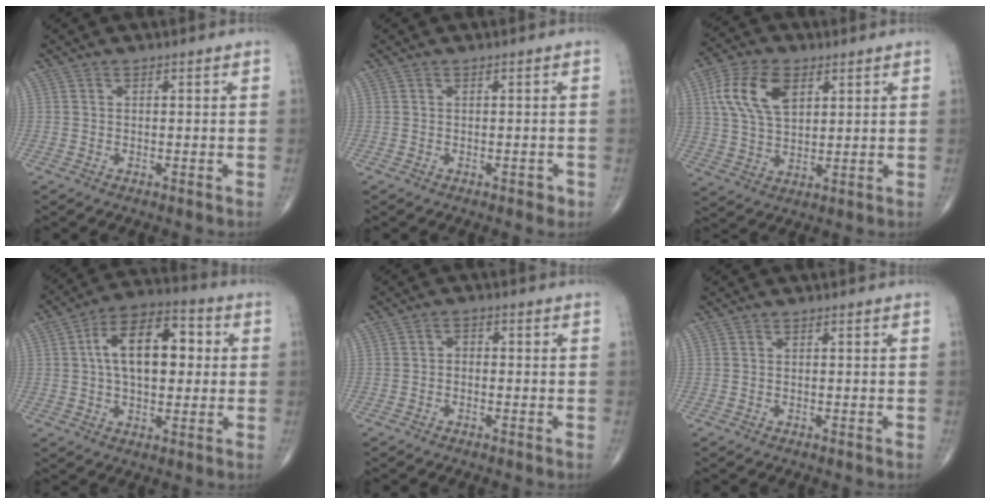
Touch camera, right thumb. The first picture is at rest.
{"total": 1.2, "force": [-0.5, 0.7, 0.8], "torque": [-0.008, -0.001, -0.006]}
{"total": 12.1, "force": [4.3, 7.1, 8.9], "torque": [-0.168, -0.002, 0.081]}
{"total": 15.4, "force": [2.2, 8.6, 12.5], "torque": [-0.183, 0.023, 0.029]}
{"total": 1.8, "force": [-0.3, 1.4, 1.1], "torque": [-0.008, 0.010, -0.013]}
{"total": 0.0}